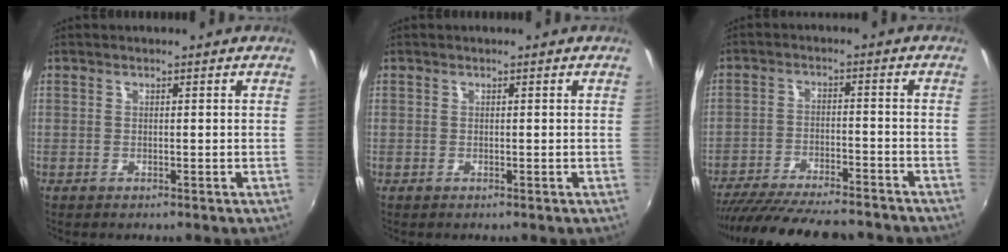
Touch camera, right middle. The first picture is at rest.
{"total": 0.0}
{"total": 20.2, "force": [-17.6, 3.9, 9.2], "torque": [-0.177, -0.033, -0.259]}